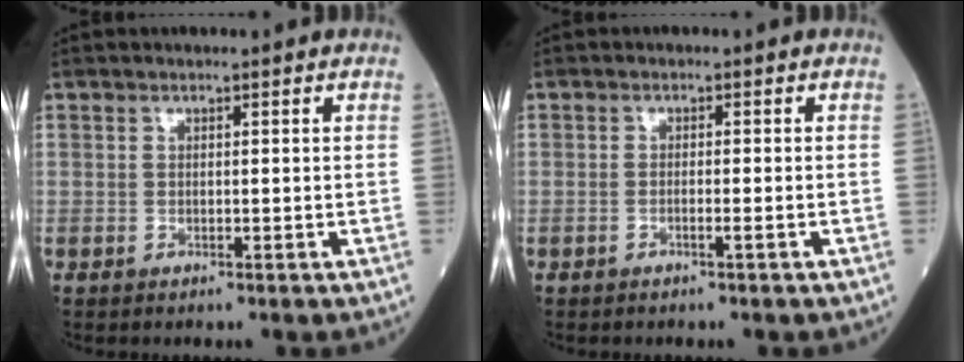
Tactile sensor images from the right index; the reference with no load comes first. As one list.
[{"total": 1.0, "force": [-0.6, -0.1, 0.7], "torque": [-0.013, 0.002, -0.010]}]